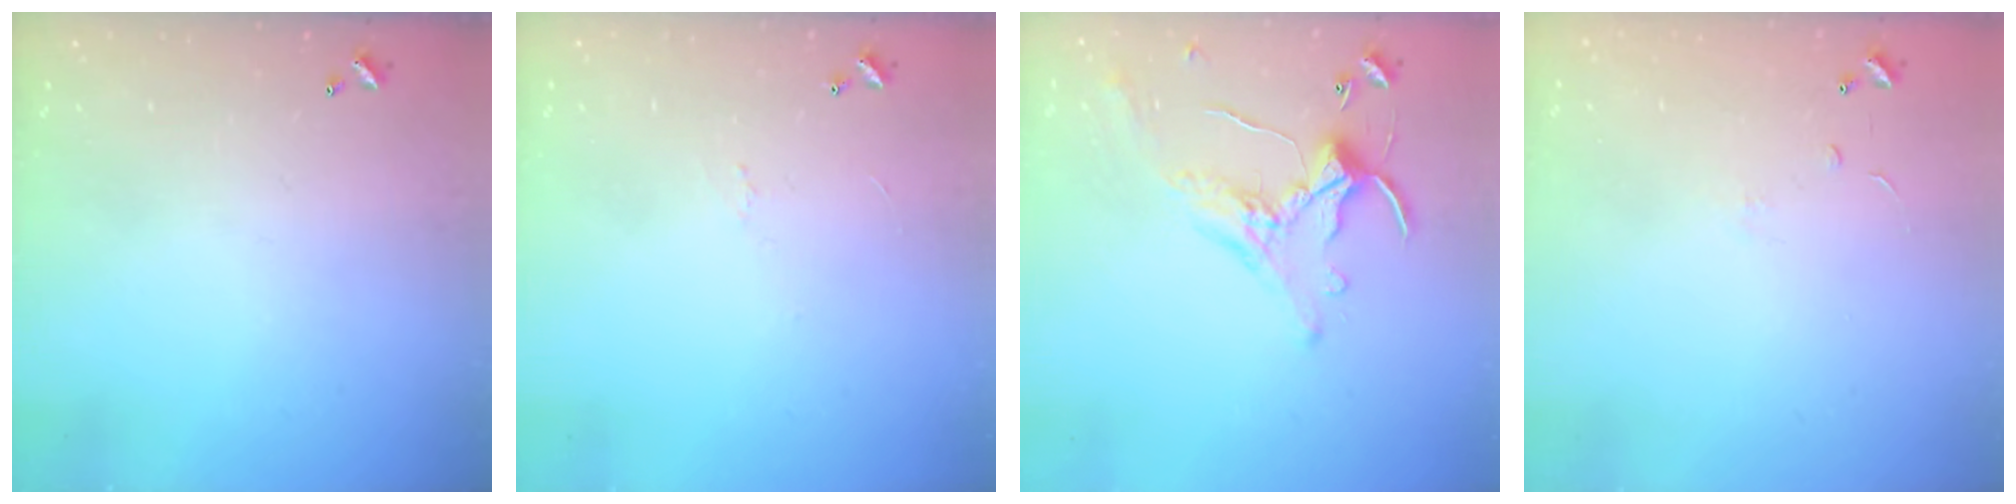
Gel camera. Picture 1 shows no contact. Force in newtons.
{"total": 2.3, "press": 2.2, "slide": 0.6}
{"total": 1.1, "press": 0.3, "slide": 1.0}
{"total": 6.5, "press": 6.5, "slide": 0.6}